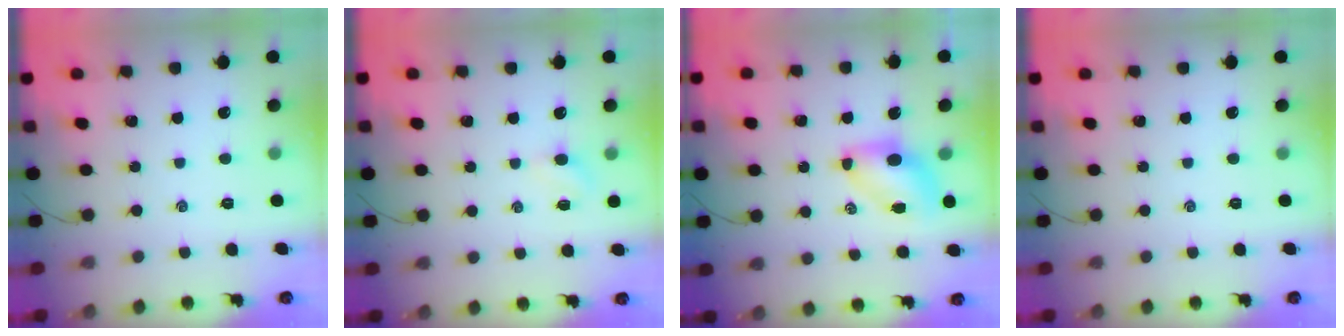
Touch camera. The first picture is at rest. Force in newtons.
{"total": 2.8, "press": 2.6, "slide": 1.0}
{"total": 6.6, "press": 6.6, "slide": 0.9}
{"total": 0.0}